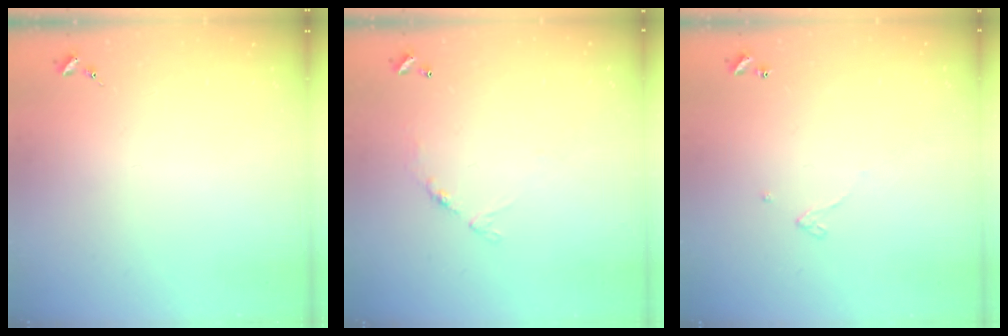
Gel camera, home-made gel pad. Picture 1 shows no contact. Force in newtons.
{"total": 5.9, "press": 5.9, "slide": 0.4}
{"total": 3.2, "press": 3.2, "slide": 0.2}